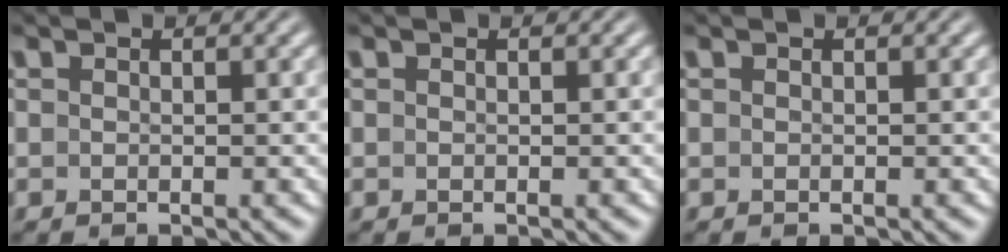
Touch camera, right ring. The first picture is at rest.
{"total": 0.0}
{"total": 0.0}